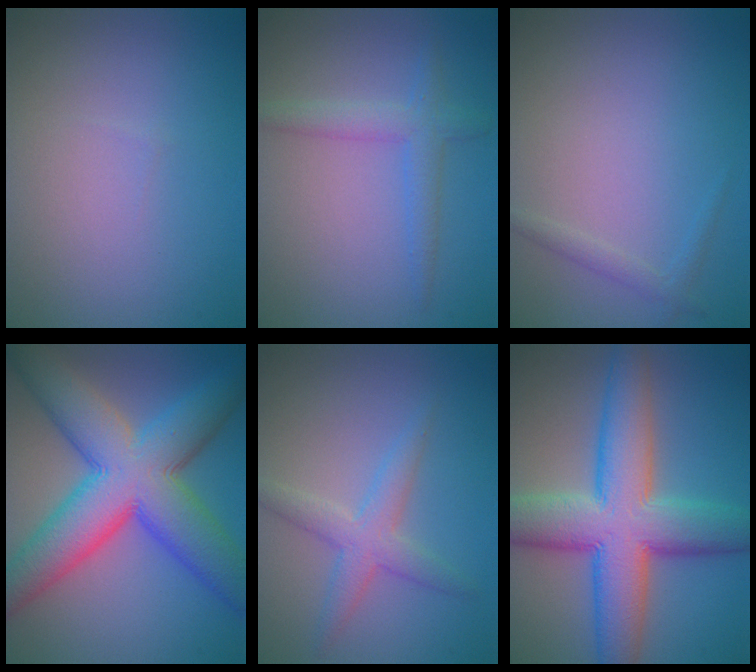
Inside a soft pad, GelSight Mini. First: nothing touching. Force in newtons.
{"total": 2.0, "press": 2.0, "slide": 0.1}
{"total": 1.0, "press": 1.0, "slide": 0.0}
{"total": 12.0, "press": 12.0, "slide": 0.5}
{"total": 2.9, "press": 2.9, "slide": 0.0}
{"total": 10.4, "press": 10.4, "slide": 0.4}